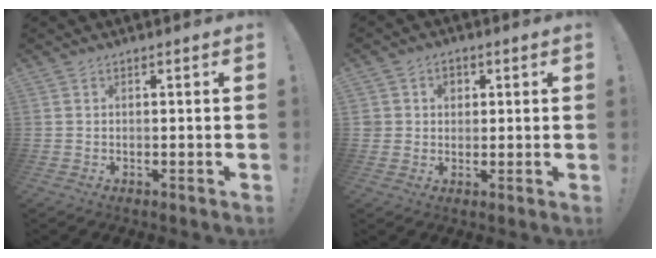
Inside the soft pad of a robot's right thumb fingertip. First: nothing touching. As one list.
[{"total": 4.2, "force": [1.1, 4.0, 1.0], "torque": [-0.006, -0.003, 0.018]}]